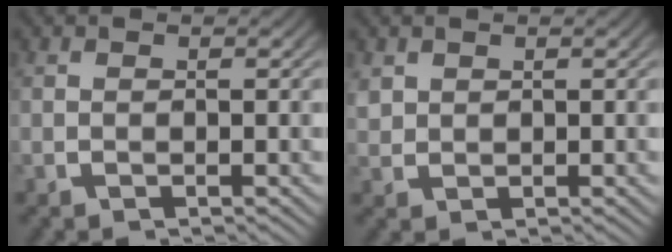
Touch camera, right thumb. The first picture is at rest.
{"total": 1.5, "force": [0.8, 1.2, 0.5], "torque": [-0.014, -0.003, 0.025]}